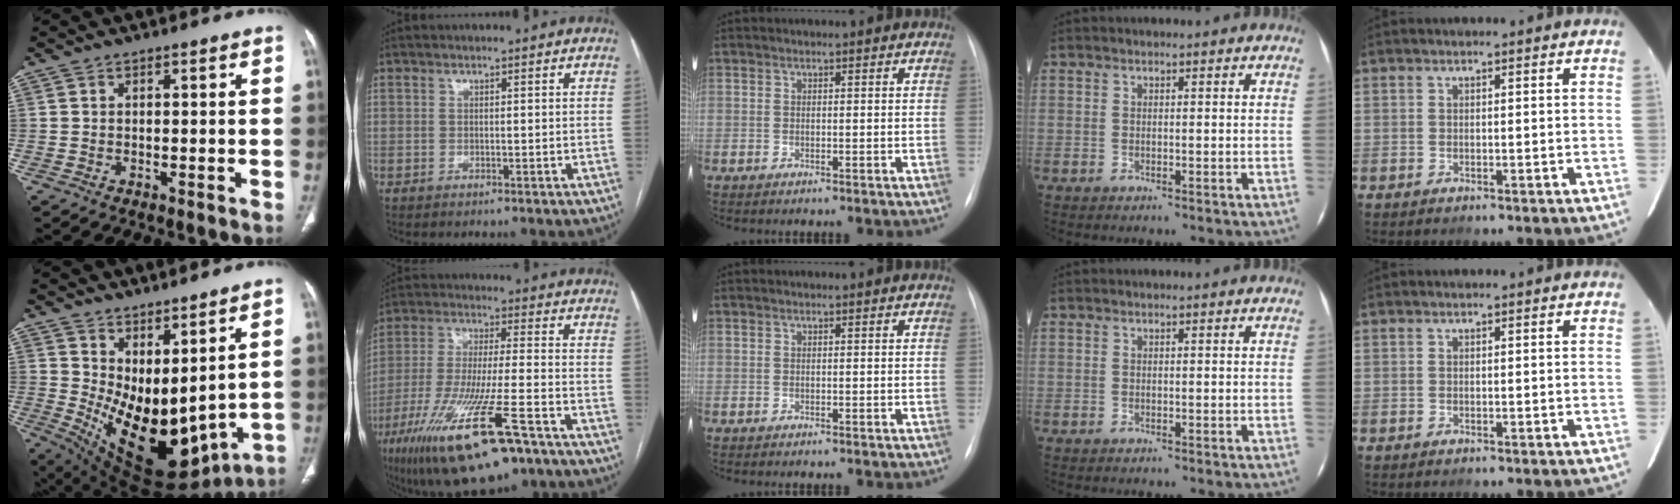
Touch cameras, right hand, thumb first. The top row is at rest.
{"thumb": {"total": 18.6, "force": [4.3, 9.1, 15.6], "torque": [-0.233, -0.059, 0.103]}, "index": {"total": 20.4, "force": [-12.2, 3.2, 16.1], "torque": [-0.298, -0.048, -0.208]}}